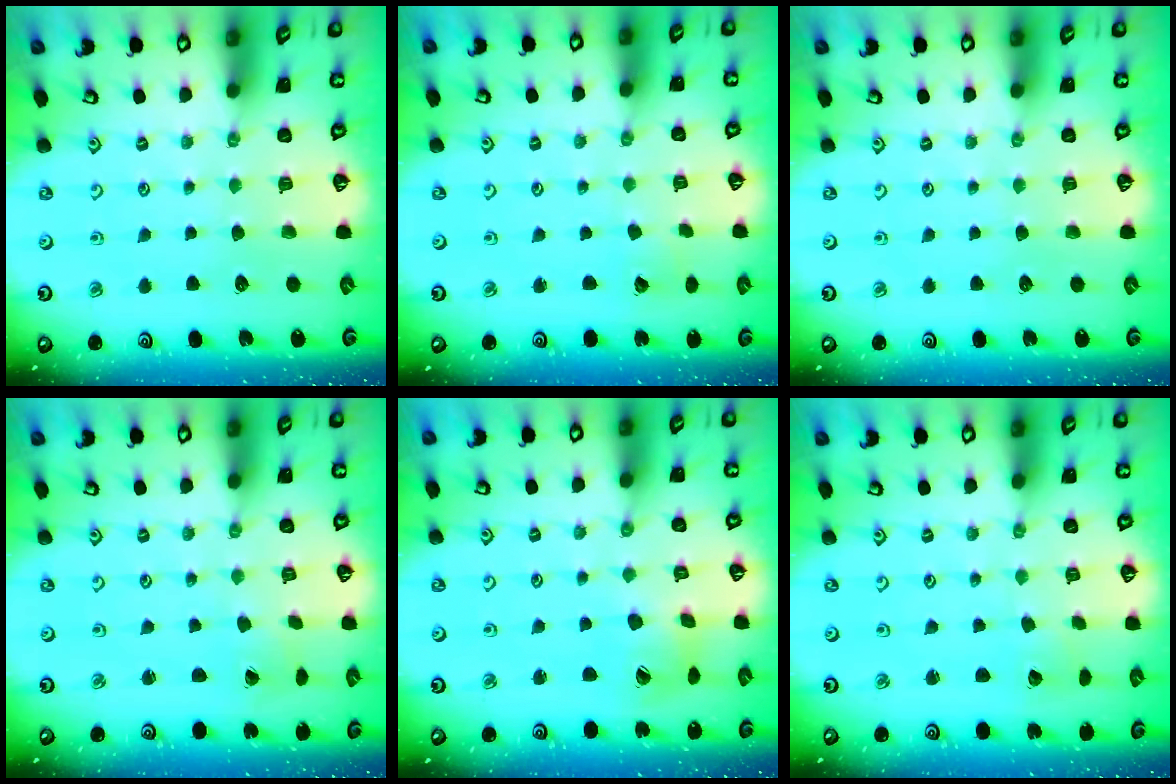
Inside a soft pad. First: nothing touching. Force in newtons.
{"total": 2.8, "press": 2.8, "slide": 0.3}
{"total": 0.0}
{"total": 0.6, "press": 0.6, "slide": 0.0}
{"total": 6.8, "press": 6.8, "slide": 0.8}
{"total": 1.3, "press": 1.3, "slide": 0.0}